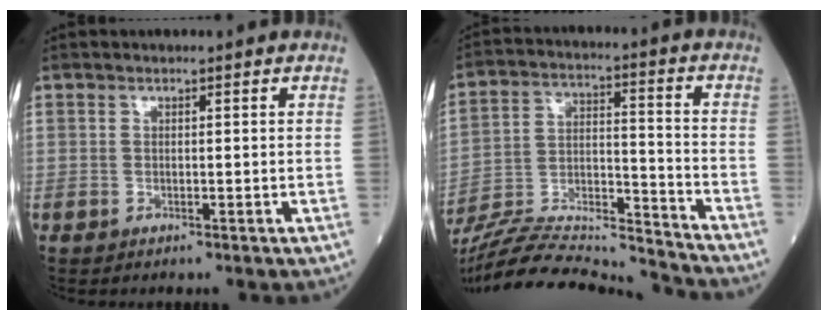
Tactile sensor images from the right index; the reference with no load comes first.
{"total": 19.9, "force": [-19.1, -0.2, 5.8], "torque": [-0.125, 0.008, -0.315]}